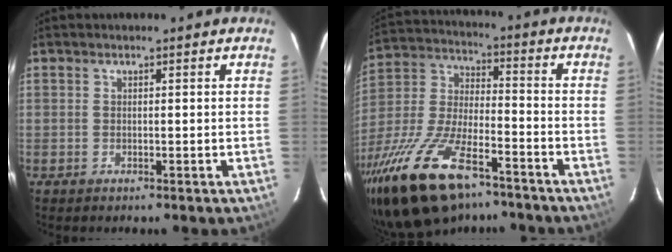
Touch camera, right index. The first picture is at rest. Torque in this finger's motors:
{"motor_torque": [2.14, 0.00, 0.74, 0.21]}